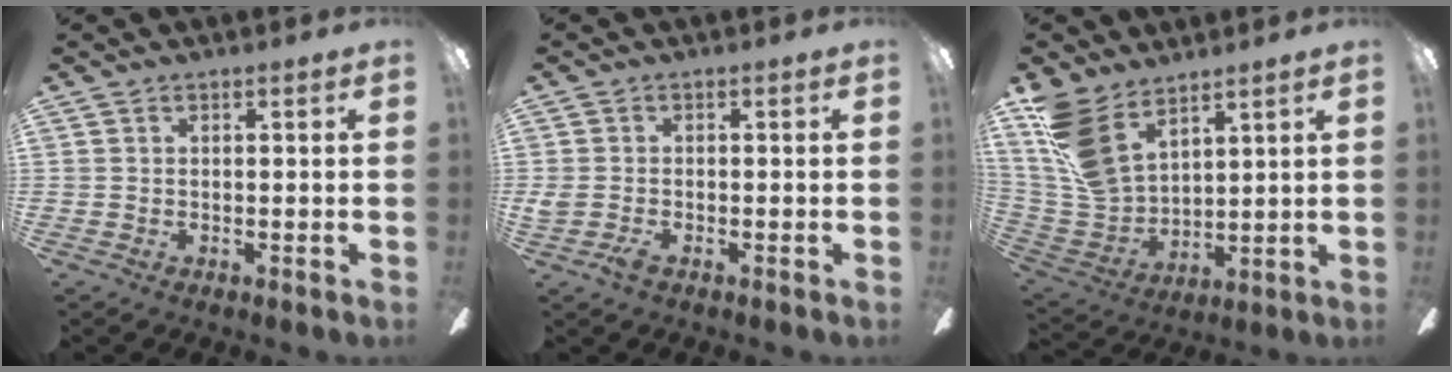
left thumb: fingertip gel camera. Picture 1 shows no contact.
{"total": 2.7, "force": [-1.5, 1.2, 2.0], "torque": [-0.046, 0.000, -0.028]}
{"total": 15.2, "force": [9.7, 8.3, 8.3], "torque": [-0.214, -0.037, 0.189]}